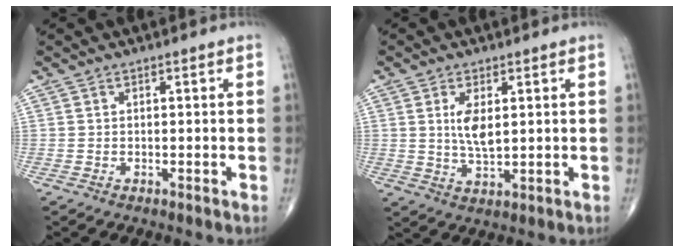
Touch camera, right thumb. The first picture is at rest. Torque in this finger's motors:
{"motor_torque": [1.28, 1.07, 1.07, -0.41, 0.09]}